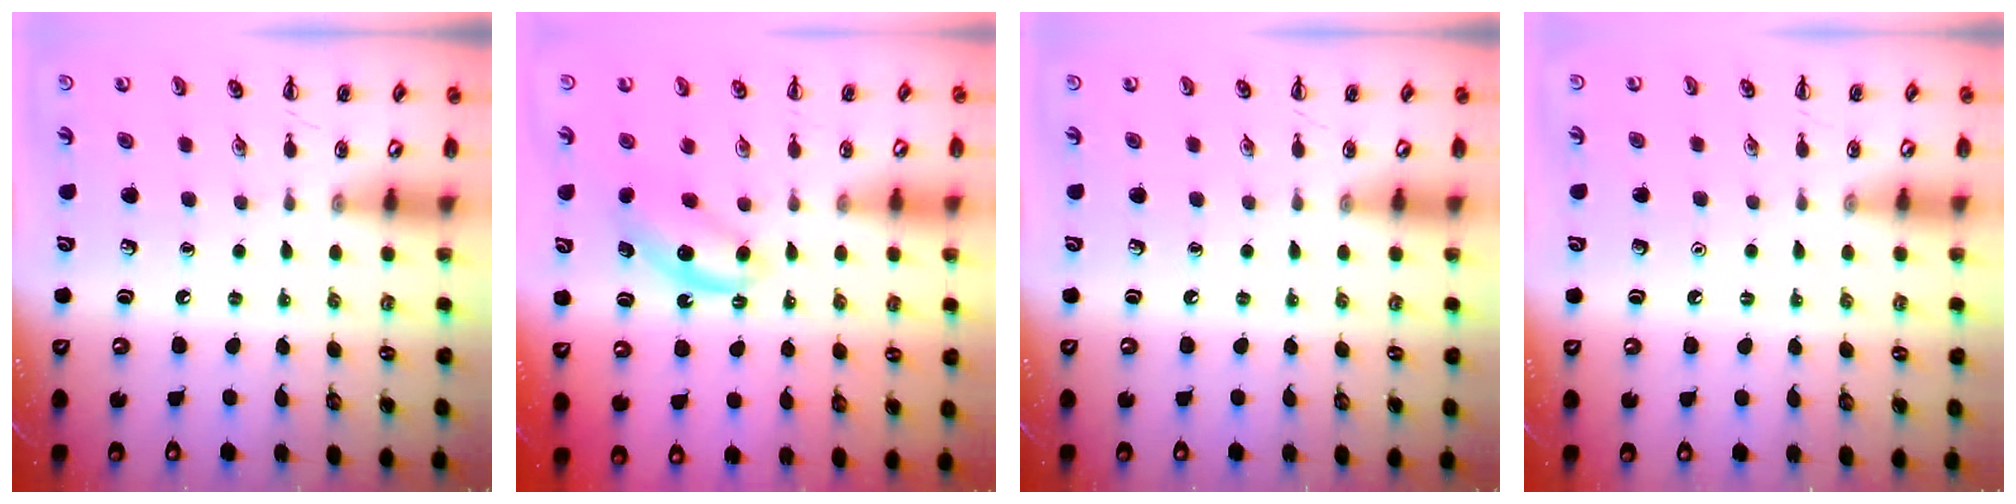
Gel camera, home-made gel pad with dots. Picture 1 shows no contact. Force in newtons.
{"total": 6.2, "press": 6.1, "slide": 0.9}
{"total": 0.0}
{"total": 1.6, "press": 1.6, "slide": 0.1}